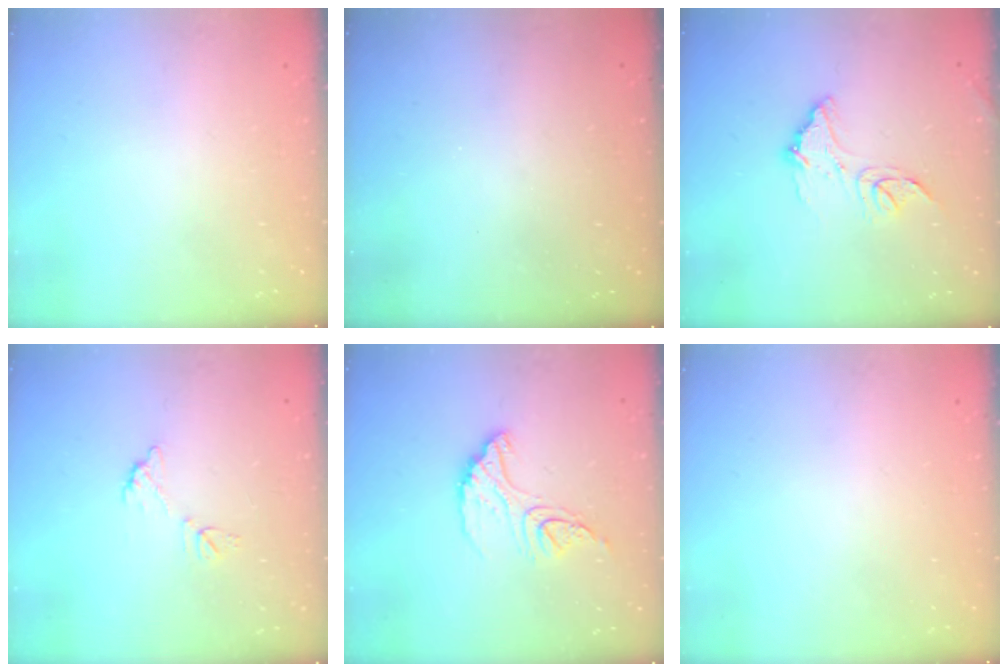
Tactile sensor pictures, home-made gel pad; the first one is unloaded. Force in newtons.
{"total": 3.0, "press": 3.0, "slide": 0.1}
{"total": 12.3, "press": 12.3, "slide": 1.0}
{"total": 6.6, "press": 6.6, "slide": 0.3}
{"total": 12.7, "press": 12.6, "slide": 1.2}
{"total": 0.0}